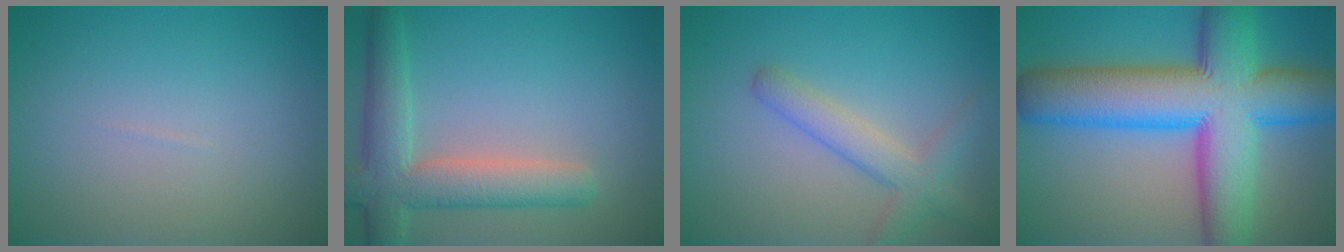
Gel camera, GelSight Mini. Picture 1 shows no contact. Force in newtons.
{"total": 6.0, "press": 6.0, "slide": 0.6}
{"total": 3.4, "press": 3.4, "slide": 0.2}
{"total": 14.4, "press": 14.4, "slide": 0.3}